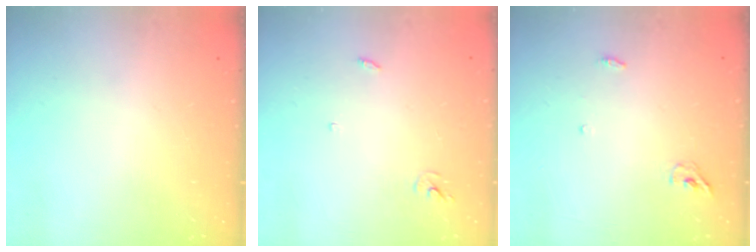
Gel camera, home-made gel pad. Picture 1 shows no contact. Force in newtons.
{"total": 2.4, "press": 2.4, "slide": 0.2}
{"total": 3.8, "press": 3.6, "slide": 1.3}